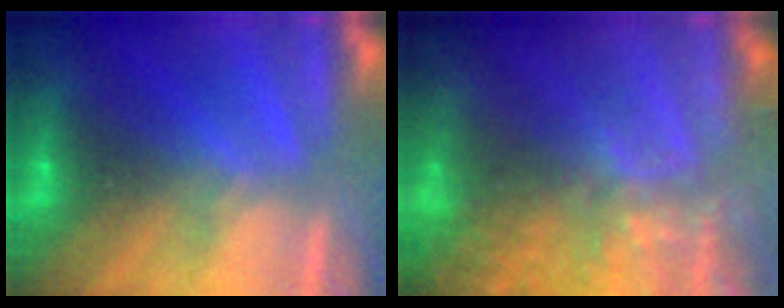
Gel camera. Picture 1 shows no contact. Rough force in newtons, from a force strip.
{"total": 8.9}